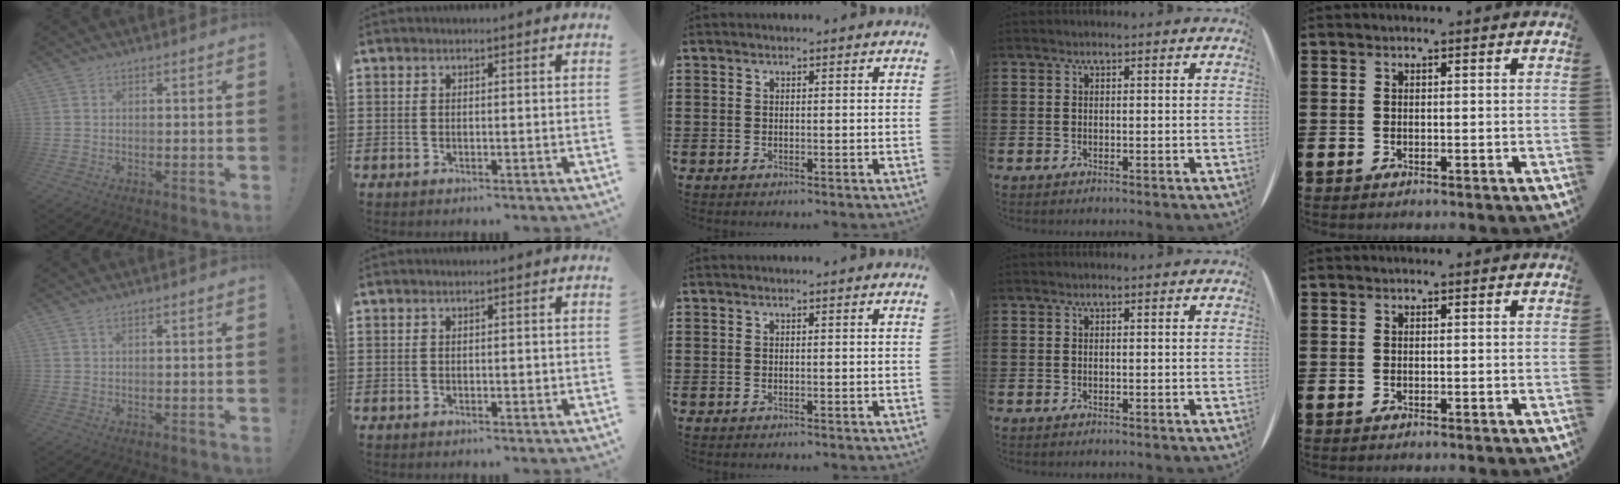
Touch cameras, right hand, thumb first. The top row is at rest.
{"thumb": {"total": 0.9, "force": [0.6, 0.2, 0.7], "torque": [-0.015, 0.002, 0.010]}, "index": {"total": 0.7, "force": [-0.1, 0.2, 0.7], "torque": [-0.013, -0.002, -0.001]}}